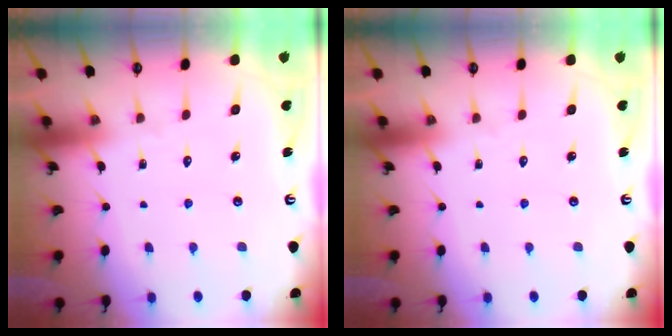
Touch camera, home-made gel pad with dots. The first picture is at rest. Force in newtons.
{"total": 0.0}